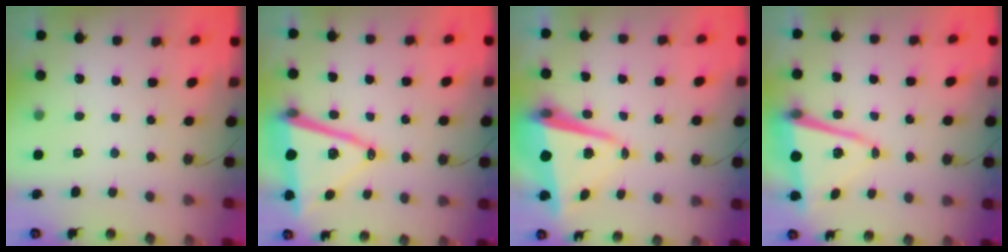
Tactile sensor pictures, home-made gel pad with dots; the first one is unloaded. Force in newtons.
{"total": 15.1, "press": 14.6, "slide": 4.0}
{"total": 10.2, "press": 10.2, "slide": 0.8}
{"total": 11.1, "press": 10.7, "slide": 3.0}